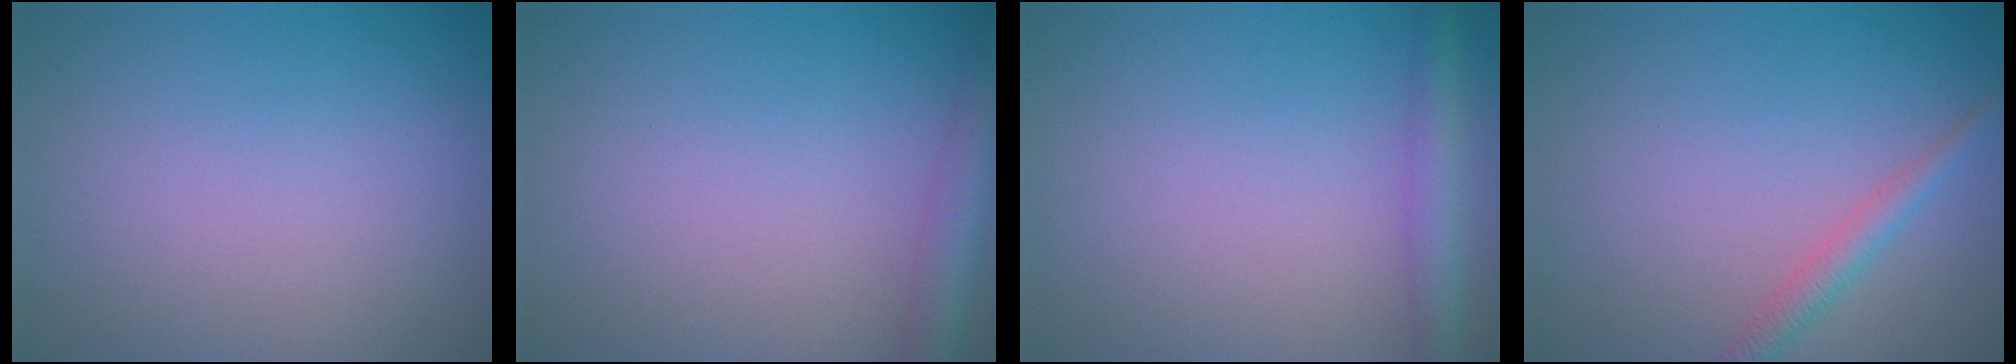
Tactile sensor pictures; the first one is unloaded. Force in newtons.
{"total": 3.4, "press": 3.4, "slide": 0.2}
{"total": 3.0, "press": 3.0, "slide": 0.1}
{"total": 2.0, "press": 2.0, "slide": 0.0}